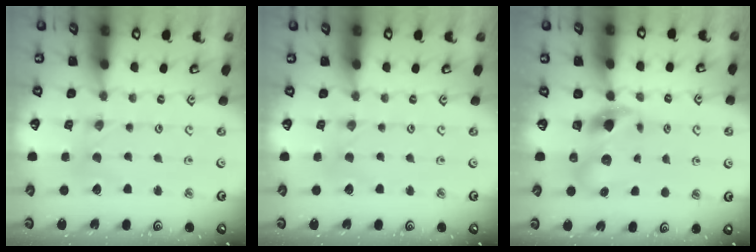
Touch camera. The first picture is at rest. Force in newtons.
{"total": 0.0}
{"total": 7.3, "press": 7.2, "slide": 1.3}